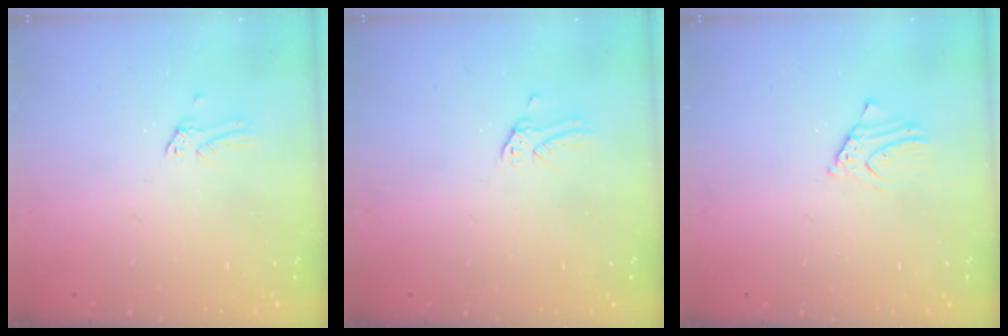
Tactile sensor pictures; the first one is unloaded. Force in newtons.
{"total": 0.0}
{"total": 3.4, "press": 3.4, "slide": 0.3}